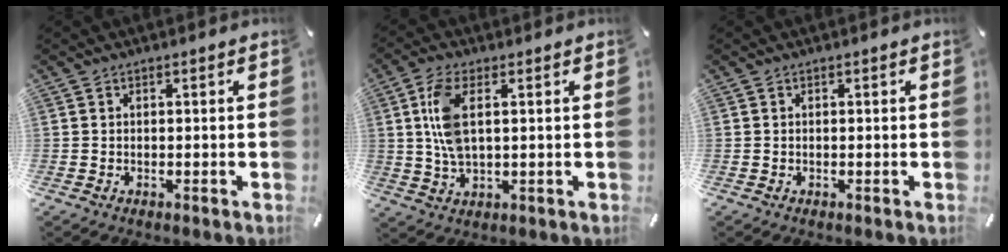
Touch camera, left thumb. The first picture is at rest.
{"total": 8.0, "force": [1.7, 3.6, 6.9], "torque": [-0.158, 0.001, 0.025]}
{"total": 0.0}